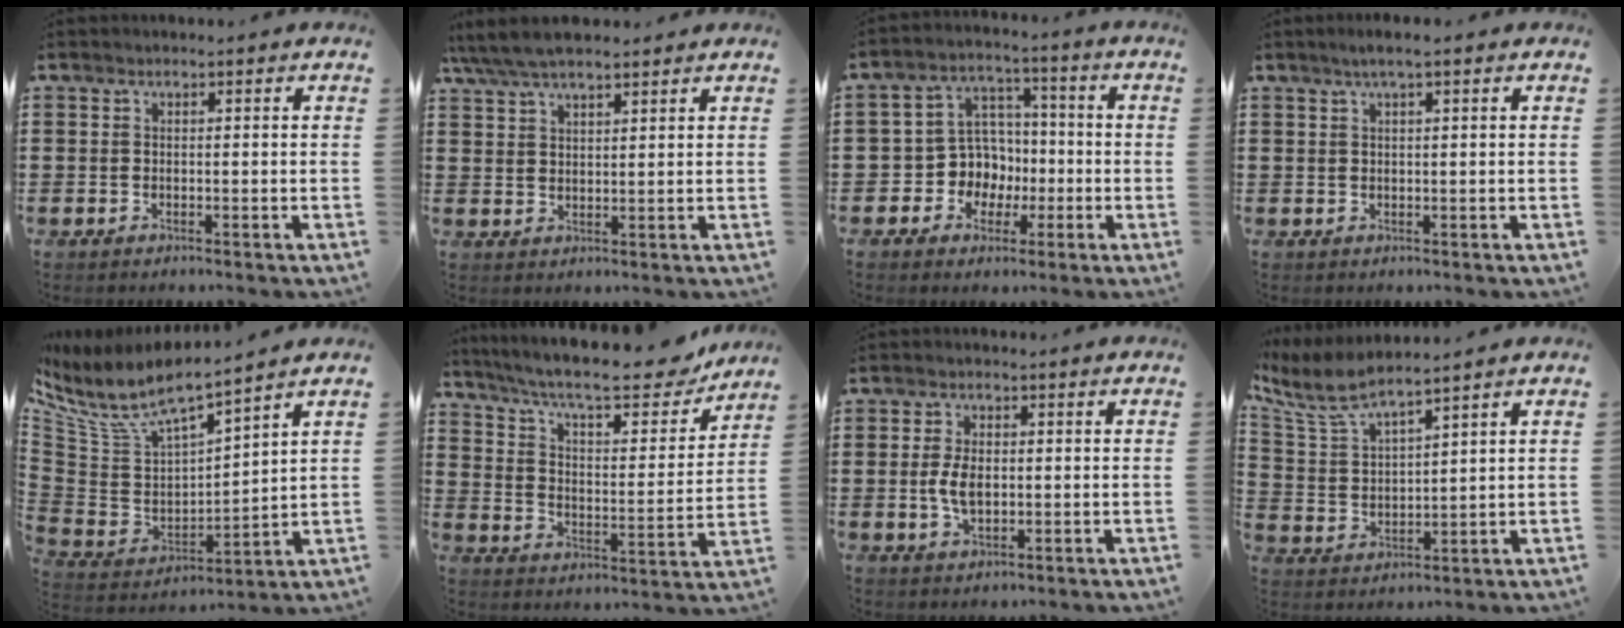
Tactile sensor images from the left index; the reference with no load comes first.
{"total": 5.5, "force": [4.6, 1.4, 2.7], "torque": [-0.064, -0.004, 0.085]}
{"total": 7.4, "force": [-1.2, 7.0, 2.0], "torque": [-0.068, 0.011, -0.019]}
{"total": 2.0, "force": [1.1, 0.1, 1.7], "torque": [-0.033, 0.001, 0.019]}
{"total": 7.2, "force": [5.6, 2.0, 4.1], "torque": [-0.107, -0.043, 0.092]}
{"total": 10.9, "force": [9.1, 1.9, 5.6], "torque": [-0.119, -0.056, 0.150]}
{"total": 4.6, "force": [0.1, 2.5, 3.9], "torque": [-0.092, 0.003, -0.004]}
{"total": 6.5, "force": [5.7, 0.7, 3.0], "torque": [-0.085, -0.028, 0.097]}